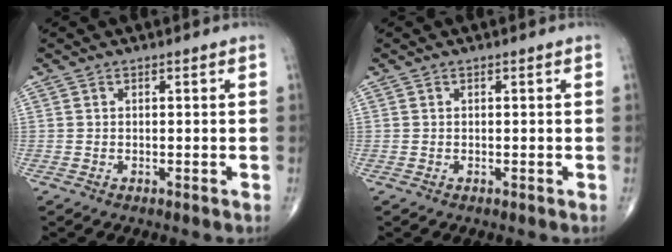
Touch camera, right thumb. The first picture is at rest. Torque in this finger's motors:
{"motor_torque": [-0.01, 0.01, -0.01, 0.00, 0.00]}